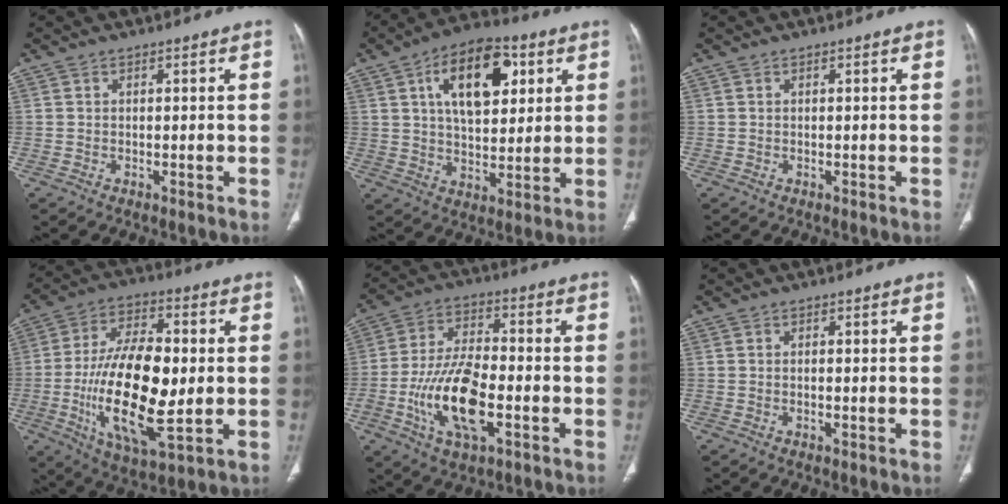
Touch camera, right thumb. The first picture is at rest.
{"total": 16.2, "force": [5.8, 8.6, 12.4], "torque": [-0.162, -0.007, 0.092]}
{"total": 0.0}
{"total": 21.6, "force": [-2.1, 9.0, 19.5], "torque": [-0.349, -0.001, -0.031]}
{"total": 15.5, "force": [-4.7, 7.0, 13.0], "torque": [-0.248, 0.019, -0.083]}
{"total": 0.6, "force": [-0.2, 0.1, 0.6], "torque": [-0.014, 0.000, -0.004]}